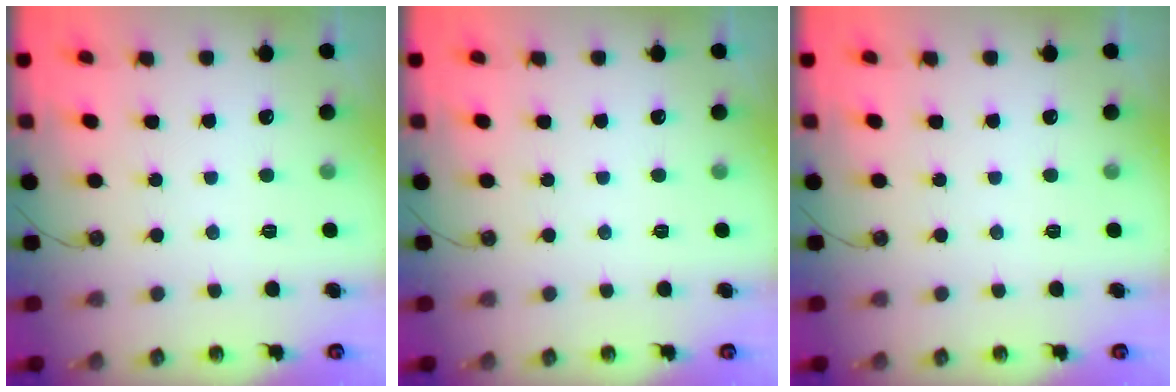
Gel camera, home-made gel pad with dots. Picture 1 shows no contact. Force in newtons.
{"total": 0.0}
{"total": 0.0}